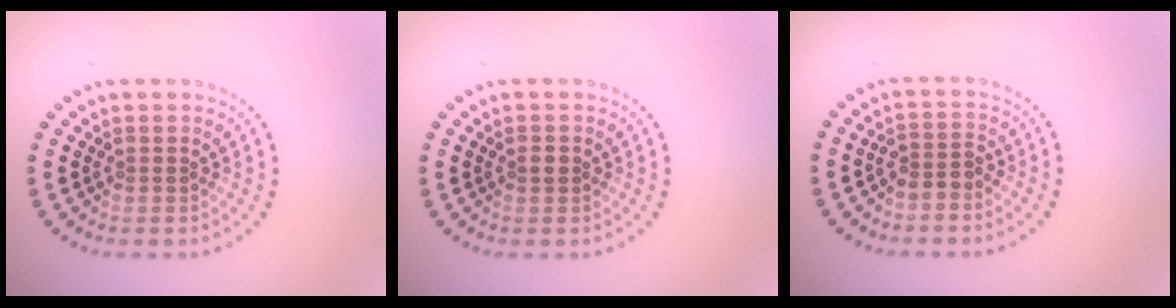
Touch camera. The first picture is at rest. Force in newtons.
{"total": 0.9, "press": 0.9, "slide": 0.1}
{"total": 1.8, "press": 1.5, "slide": 1.0}